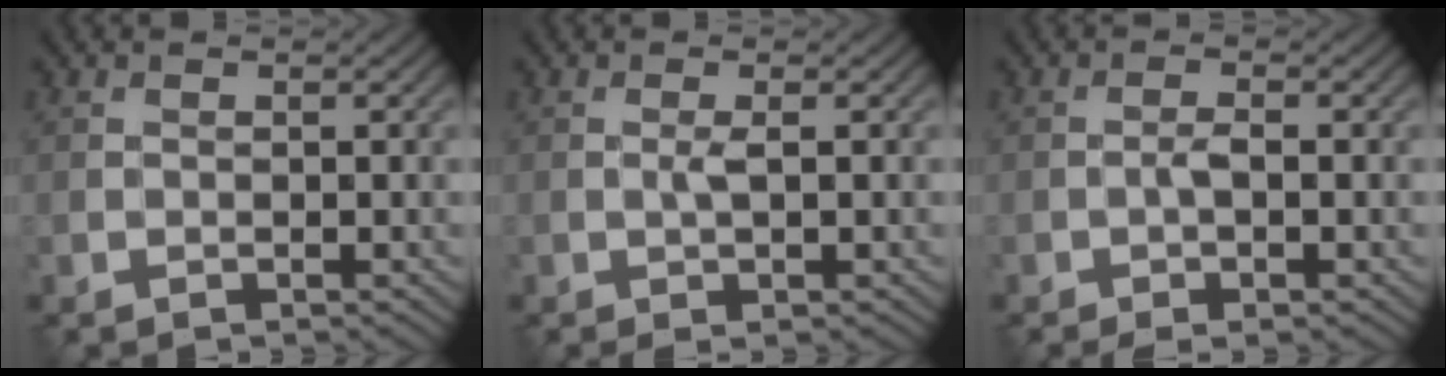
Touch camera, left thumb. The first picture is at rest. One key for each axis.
{"total": 1.5, "fx": 0.0, "fy": 0.2, "fz": 1.5, "tx": -0.030, "ty": -0.001, "tz": -0.004}
{"total": 2.5, "fx": -1.0, "fy": 0.7, "fz": 2.2, "tx": -0.042, "ty": 0.003, "tz": -0.021}